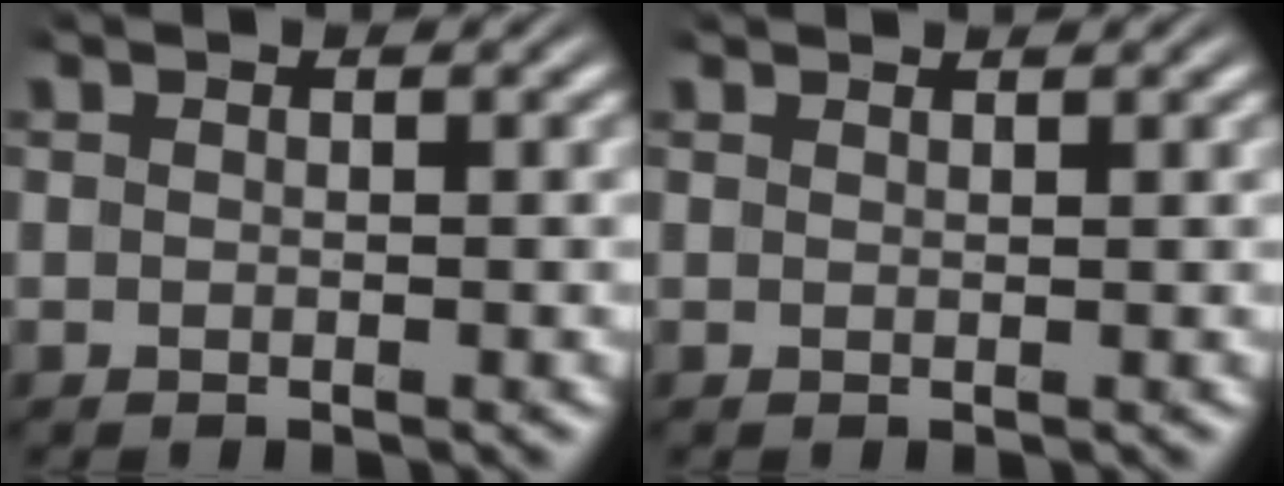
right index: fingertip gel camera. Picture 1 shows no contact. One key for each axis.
{"total": 1.1, "fx": 0.9, "fy": -0.7, "fz": -0.1, "tx": 0.013, "ty": -0.003, "tz": 0.017}